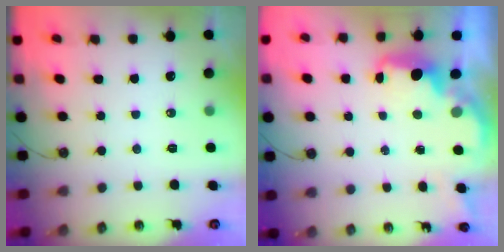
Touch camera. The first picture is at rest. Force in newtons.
{"total": 2.7, "press": 2.6, "slide": 0.5}